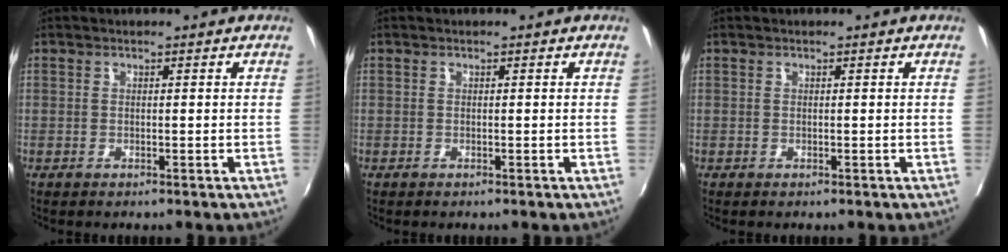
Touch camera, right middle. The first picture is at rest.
{"total": 0.0}
{"total": 0.0}